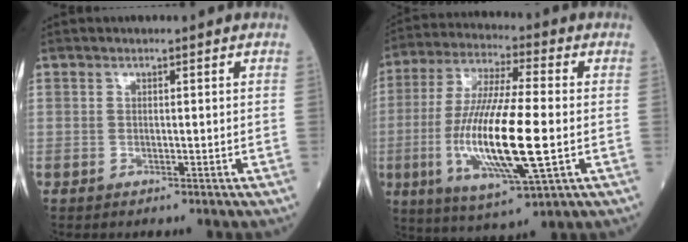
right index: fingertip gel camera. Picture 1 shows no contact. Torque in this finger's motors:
{"motor_torque": [1.36, -0.78, 1.05, 0.21]}